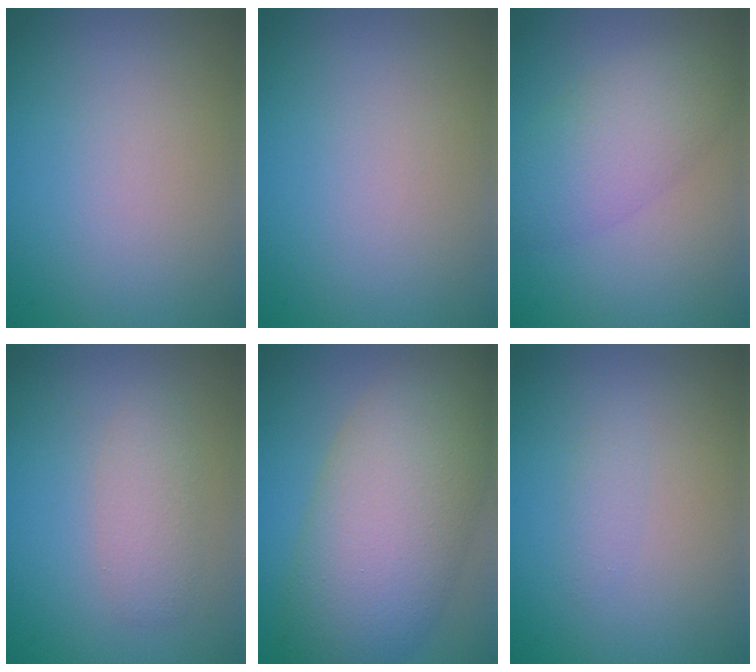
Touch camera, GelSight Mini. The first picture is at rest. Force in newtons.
{"total": 0.0}
{"total": 4.7, "press": 4.7, "slide": 0.1}
{"total": 2.3, "press": 2.3, "slide": 0.1}
{"total": 11.6, "press": 11.6, "slide": 0.5}
{"total": 0.8, "press": 0.8, "slide": 0.1}